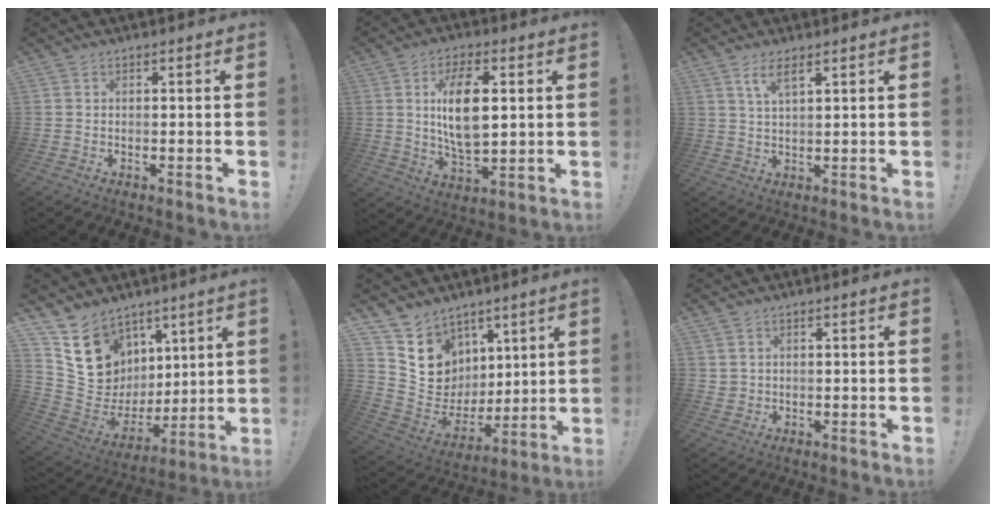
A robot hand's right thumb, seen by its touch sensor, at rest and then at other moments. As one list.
[{"total": 13.3, "force": [2.5, 6.6, 11.3], "torque": [-0.200, -0.004, 0.037]}, {"total": 5.1, "force": [3.1, 1.3, 3.8], "torque": [-0.069, -0.009, 0.051]}, {"total": 16.1, "force": [9.4, 12.1, 4.9], "torque": [-0.070, -0.071, 0.196]}, {"total": 11.4, "force": [7.1, 8.8, 1.3], "torque": [-0.018, -0.081, 0.150]}, {"total": 2.1, "force": [1.2, 1.6, 0.6], "torque": [-0.010, -0.004, 0.023]}]